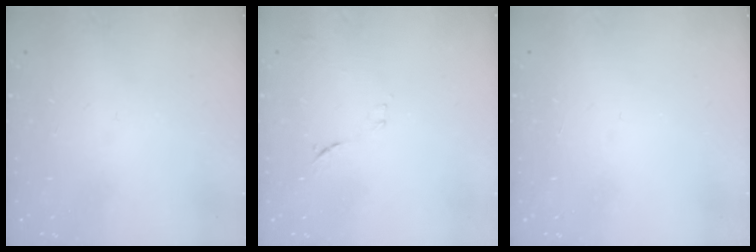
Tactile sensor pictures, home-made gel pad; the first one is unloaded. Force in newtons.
{"total": 7.5, "press": 7.5, "slide": 0.8}
{"total": 1.6, "press": 1.6, "slide": 0.1}